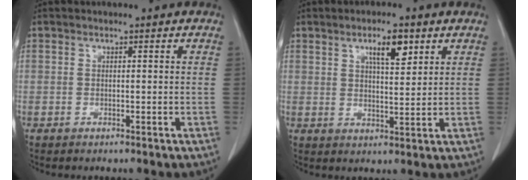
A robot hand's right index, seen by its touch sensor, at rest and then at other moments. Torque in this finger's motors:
{"motor_torque": [0.74, 0.35, 0.35, 0.08]}